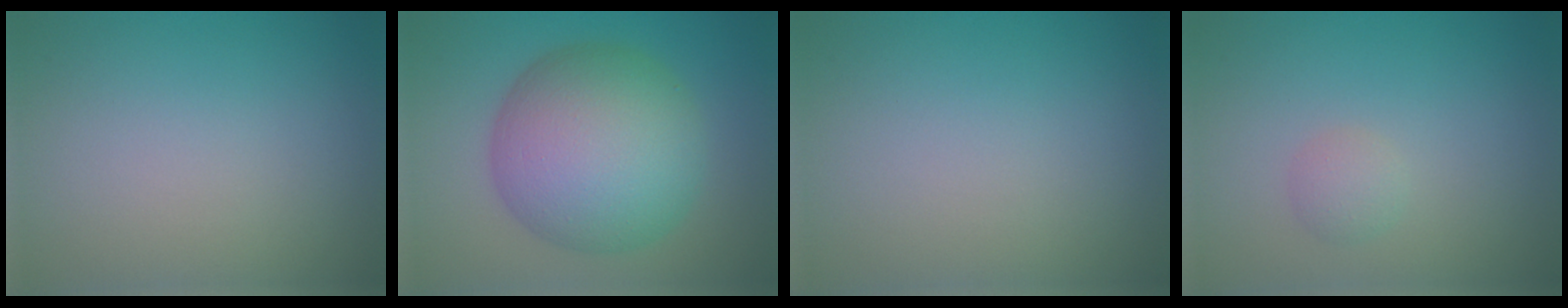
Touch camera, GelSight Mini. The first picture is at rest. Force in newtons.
{"total": 12.3, "press": 12.3, "slide": 0.3}
{"total": 0.0}
{"total": 1.3, "press": 1.3, "slide": 0.0}